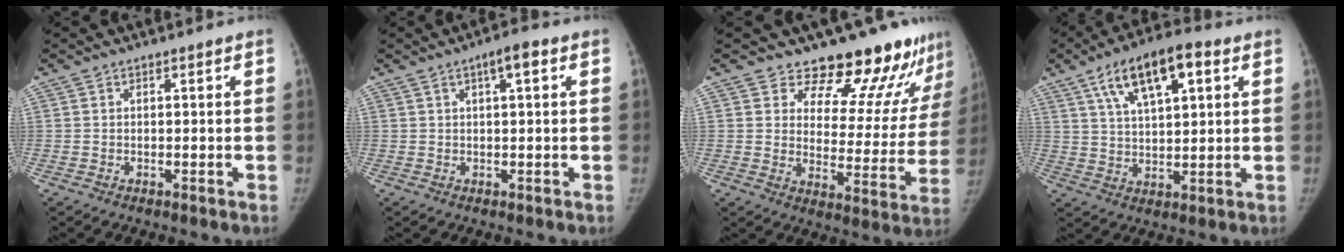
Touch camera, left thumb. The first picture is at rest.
{"total": 3.5, "force": [1.4, 0.9, 3.1], "torque": [-0.046, 0.006, 0.018]}
{"total": 17.3, "force": [15.4, 6.2, 4.8], "torque": [0.004, -0.119, 0.186]}
{"total": 13.2, "force": [6.1, 5.4, 10.4], "torque": [-0.156, -0.002, 0.099]}